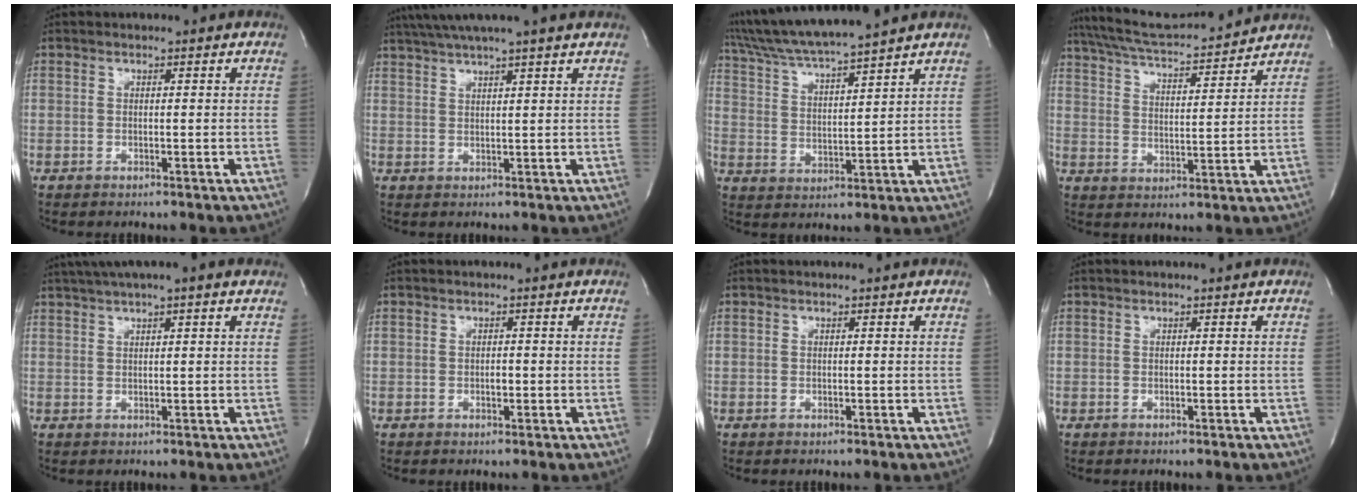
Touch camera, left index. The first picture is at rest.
{"total": 8.0, "force": [6.5, -1.2, 4.5], "torque": [-0.078, 0.025, 0.089]}
{"total": 12.3, "force": [10.8, -1.1, 5.8], "torque": [-0.113, 0.010, 0.192]}
{"total": 14.9, "force": [13.8, 1.0, 5.6], "torque": [-0.100, 0.016, 0.215]}
{"total": 6.9, "force": [4.5, 0.2, 5.3], "torque": [-0.088, 0.035, 0.066]}
{"total": 0.8, "force": [-0.4, 0.4, 0.6], "torque": [-0.015, -0.002, -0.008]}
{"total": 0.0}
{"total": 0.0}